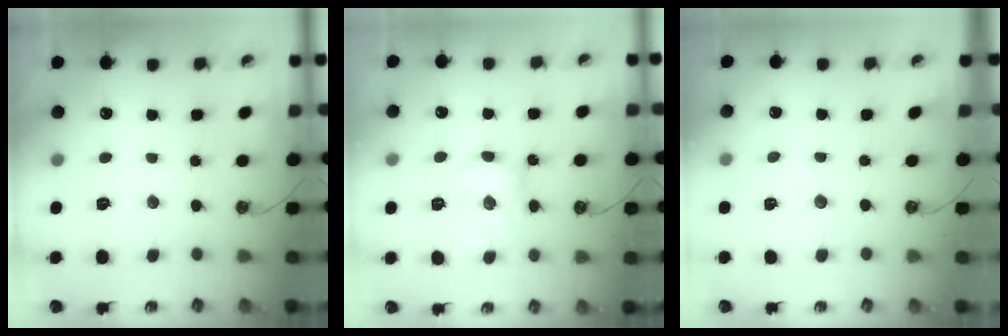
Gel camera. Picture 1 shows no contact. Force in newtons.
{"total": 9.9, "press": 9.9, "slide": 0.3}
{"total": 2.5, "press": 2.4, "slide": 0.4}